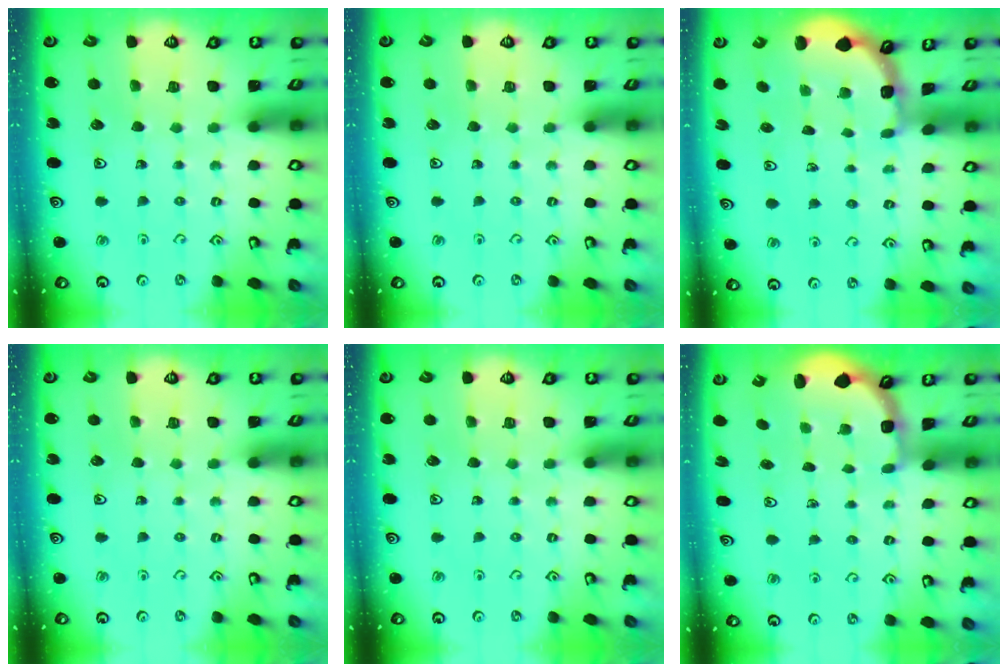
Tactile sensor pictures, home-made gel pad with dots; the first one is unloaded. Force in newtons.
{"total": 0.0}
{"total": 1.2, "press": 1.2, "slide": 0.3}
{"total": 0.0}
{"total": 0.0}
{"total": 2.6, "press": 2.0, "slide": 1.7}